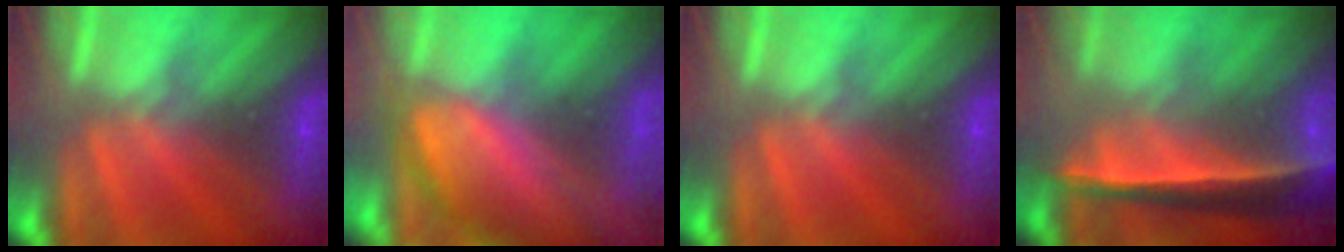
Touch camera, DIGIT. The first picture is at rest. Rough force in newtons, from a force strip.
{"total": 7.5}
{"total": 0.0}
{"total": 7.3}